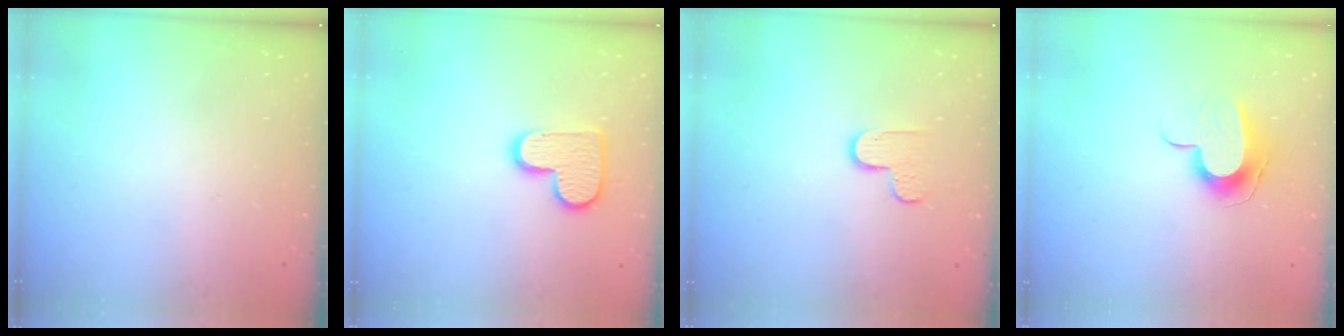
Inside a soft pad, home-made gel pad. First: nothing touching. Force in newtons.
{"total": 11.9, "press": 11.9, "slide": 0.6}
{"total": 4.9, "press": 4.9, "slide": 0.2}
{"total": 9.6, "press": 9.6, "slide": 0.1}